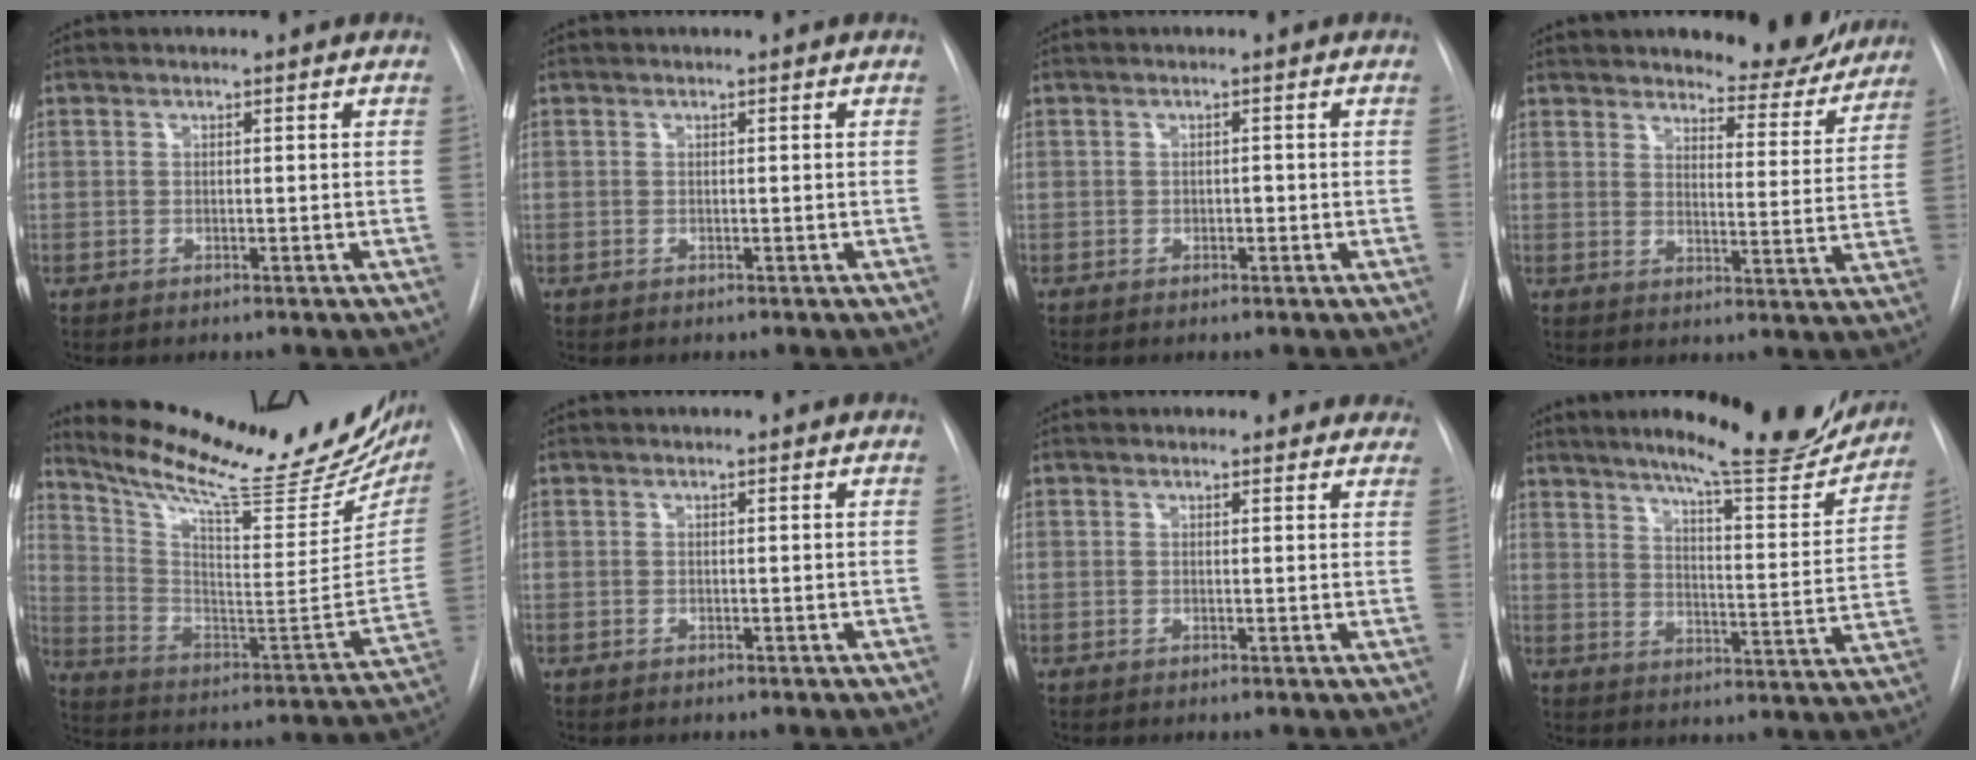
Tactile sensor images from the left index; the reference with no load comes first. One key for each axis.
{"total": 0.0}
{"total": 0.7, "fx": -0.2, "fy": 0.5, "fz": 0.5, "tx": -0.004, "ty": 0.003, "tz": -0.005}
{"total": 10.7, "fx": 10.0, "fy": 2.7, "fz": 2.7, "tx": -0.021, "ty": -0.024, "tz": 0.130}
{"total": 30.0, "fx": 25.0, "fy": 5.8, "fz": 15.5, "tx": -0.246, "ty": -0.060, "tz": 0.348}
{"total": 0.0}
{"total": 5.5, "fx": 5.0, "fy": 2.2, "fz": 0.7, "tx": 0.018, "ty": 0.000, "tz": 0.036}
{"total": 18.2, "fx": 16.1, "fy": 1.6, "fz": 8.2, "tx": -0.112, "ty": -0.046, "tz": 0.211}